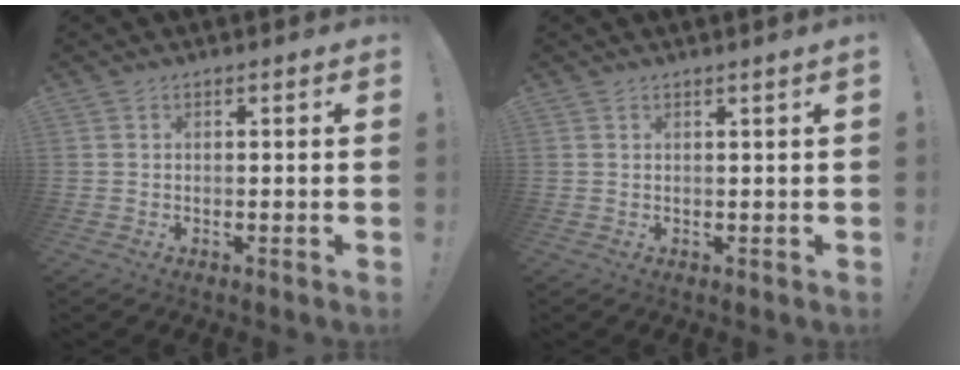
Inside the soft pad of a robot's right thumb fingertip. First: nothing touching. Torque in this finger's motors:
{"motor_torque": [0.03, 0.05, 0.64, 0.12, 0.03]}